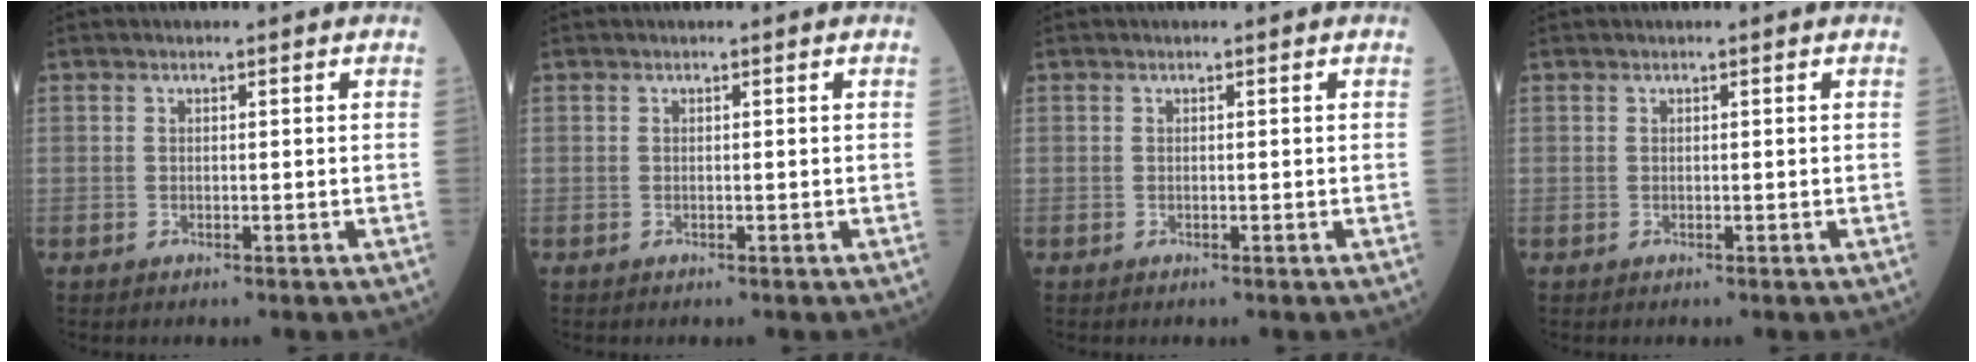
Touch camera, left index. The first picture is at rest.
{"total": 0.0}
{"total": 0.0}
{"total": 0.0}